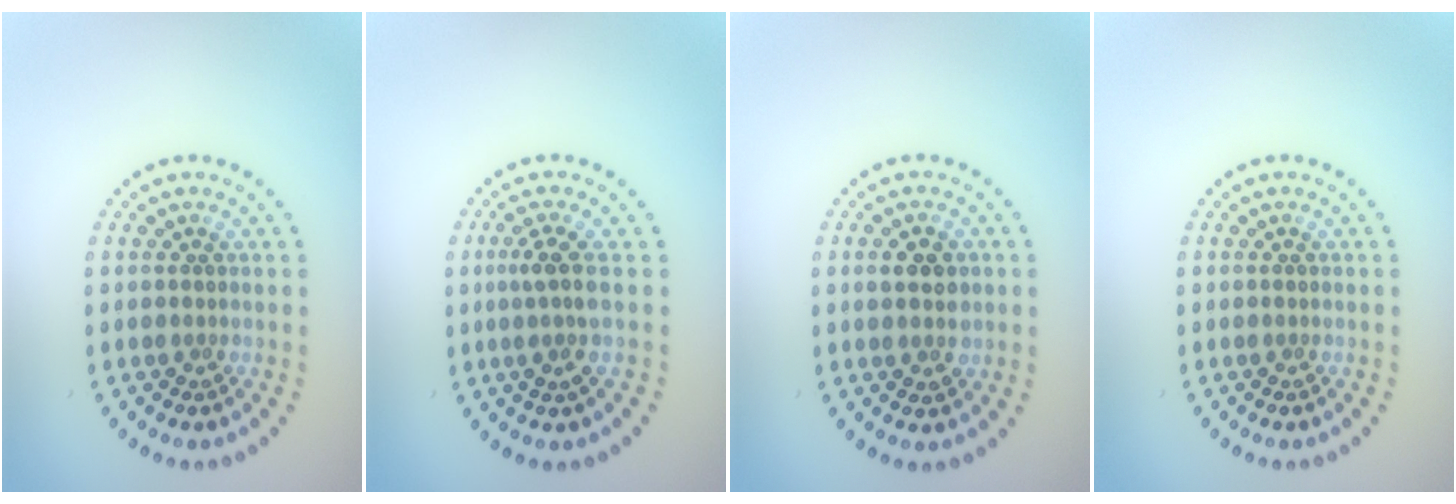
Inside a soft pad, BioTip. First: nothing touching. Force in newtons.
{"total": 2.4, "press": 1.8, "slide": 1.6}
{"total": 2.5, "press": 2.5, "slide": 0.3}
{"total": 0.0}